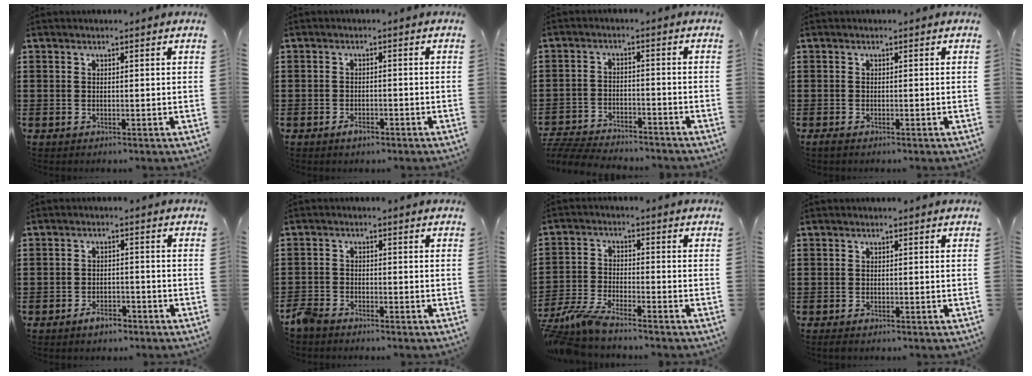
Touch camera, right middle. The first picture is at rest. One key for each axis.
{"total": 1.6, "fx": -1.2, "fy": 0.9, "fz": 0.6, "tx": -0.015, "ty": 0.000, "tz": -0.025}
{"total": 5.7, "fx": -5.6, "fy": 0.6, "fz": 0.8, "tx": -0.027, "ty": 0.006, "tz": -0.116}
{"total": 0.6, "fx": -0.5, "fy": 0.2, "fz": 0.3, "tx": -0.007, "ty": -0.004, "tz": -0.008}
{"total": 2.9, "fx": -2.5, "fy": 1.2, "fz": 0.8, "tx": -0.017, "ty": 0.005, "tz": -0.048}
{"total": 3.0, "fx": -2.8, "fy": 0.9, "fz": 0.7, "tx": -0.044, "ty": -0.006, "tz": -0.067}
{"total": 5.8, "fx": -5.4, "fy": 0.3, "fz": 2.3, "tx": -0.073, "ty": -0.016, "tz": -0.110}
{"total": 0.6, "fx": -0.5, "fy": 0.2, "fz": 0.3, "tx": -0.007, "ty": -0.004, "tz": -0.009}